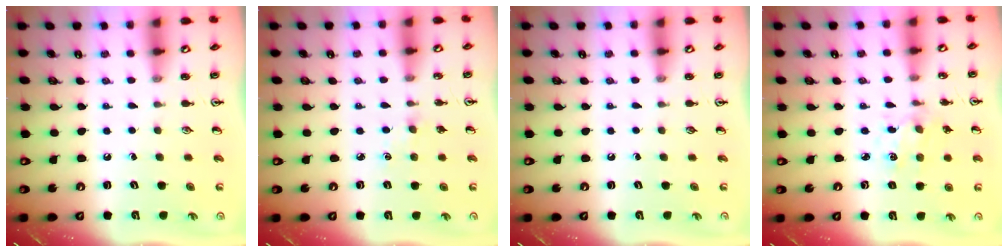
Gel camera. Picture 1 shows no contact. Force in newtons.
{"total": 2.0, "press": 2.0, "slide": 0.3}
{"total": 0.0}
{"total": 1.3, "press": 1.3, "slide": 0.1}